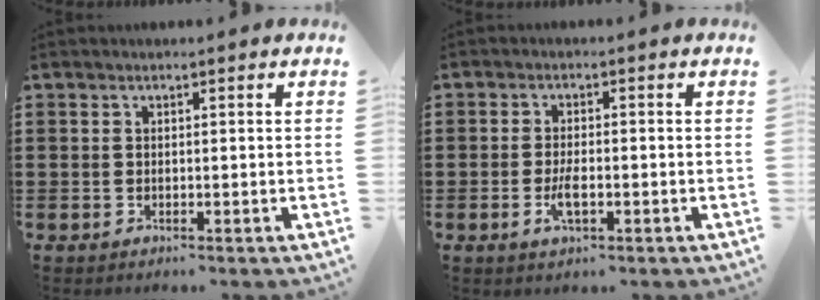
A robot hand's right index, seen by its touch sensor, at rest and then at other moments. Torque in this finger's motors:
{"motor_torque": [1.07, 1.07, 0.17, 0.10]}